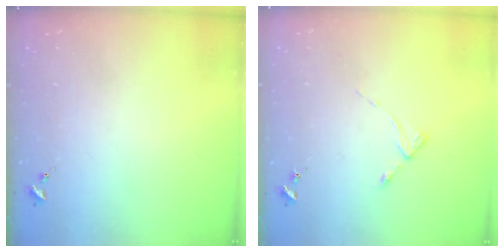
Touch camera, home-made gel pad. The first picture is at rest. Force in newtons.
{"total": 2.9, "press": 2.8, "slide": 0.4}